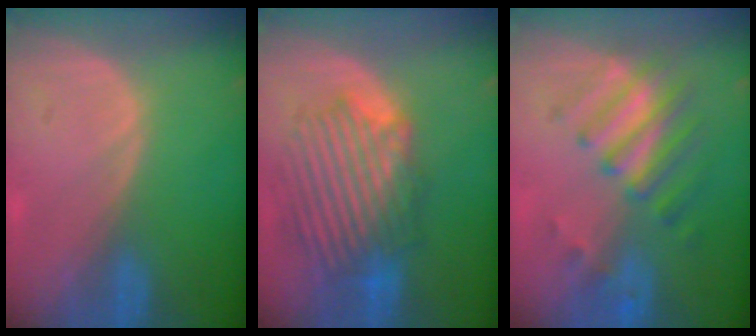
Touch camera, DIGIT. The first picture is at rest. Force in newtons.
{"total": 9.1, "press": 9.1, "slide": 0.8}
{"total": 7.8, "press": 7.0, "slide": 3.5}